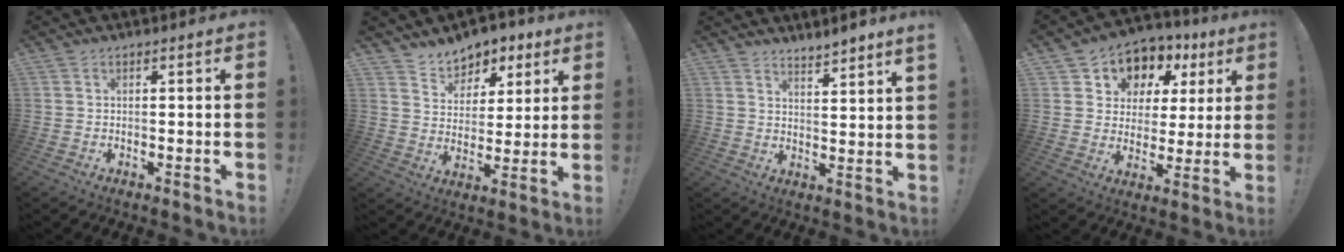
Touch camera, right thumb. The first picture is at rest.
{"total": 8.1, "force": [6.1, 5.2, 1.0], "torque": [-0.011, -0.052, 0.119]}
{"total": 4.4, "force": [4.0, -0.6, 1.9], "torque": [-0.025, -0.032, 0.066]}
{"total": 8.7, "force": [4.7, 6.9, 2.4], "torque": [-0.032, -0.044, 0.094]}